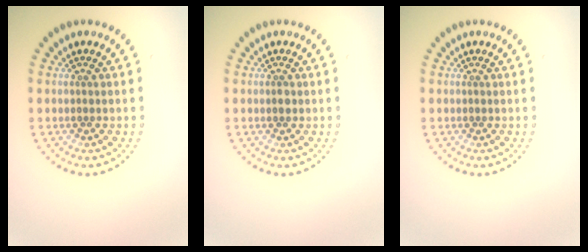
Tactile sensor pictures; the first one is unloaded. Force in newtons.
{"total": 0.8, "press": 0.8, "slide": 0.1}
{"total": 0.0}